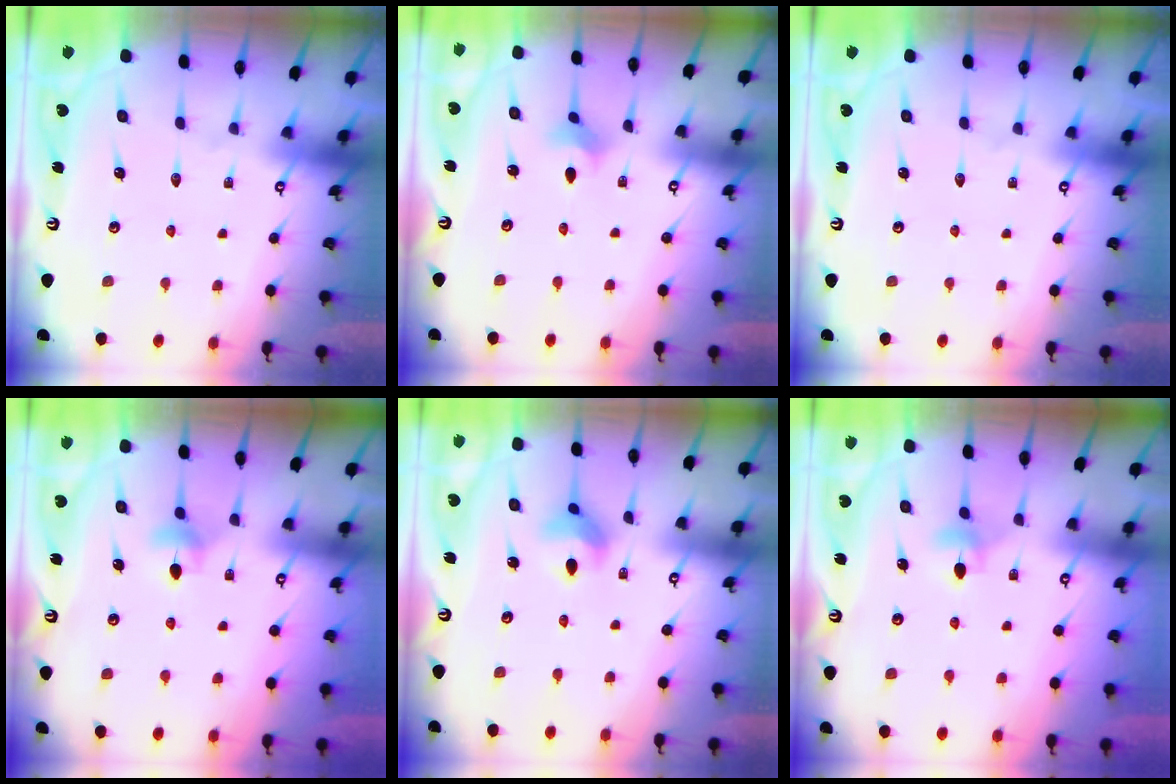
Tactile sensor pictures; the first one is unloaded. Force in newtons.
{"total": 3.9, "press": 3.9, "slide": 0.7}
{"total": 0.0}
{"total": 4.8, "press": 4.8, "slide": 0.7}
{"total": 7.5, "press": 7.4, "slide": 1.0}
{"total": 4.0, "press": 3.9, "slide": 0.8}